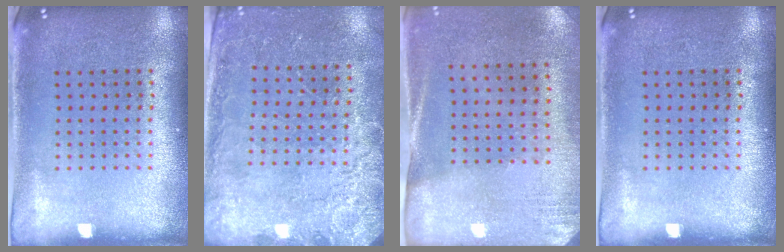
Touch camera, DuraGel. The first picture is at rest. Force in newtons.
{"total": 2.5, "press": 2.4, "slide": 0.5}
{"total": 2.6, "press": 2.3, "slide": 1.3}
{"total": 0.0}